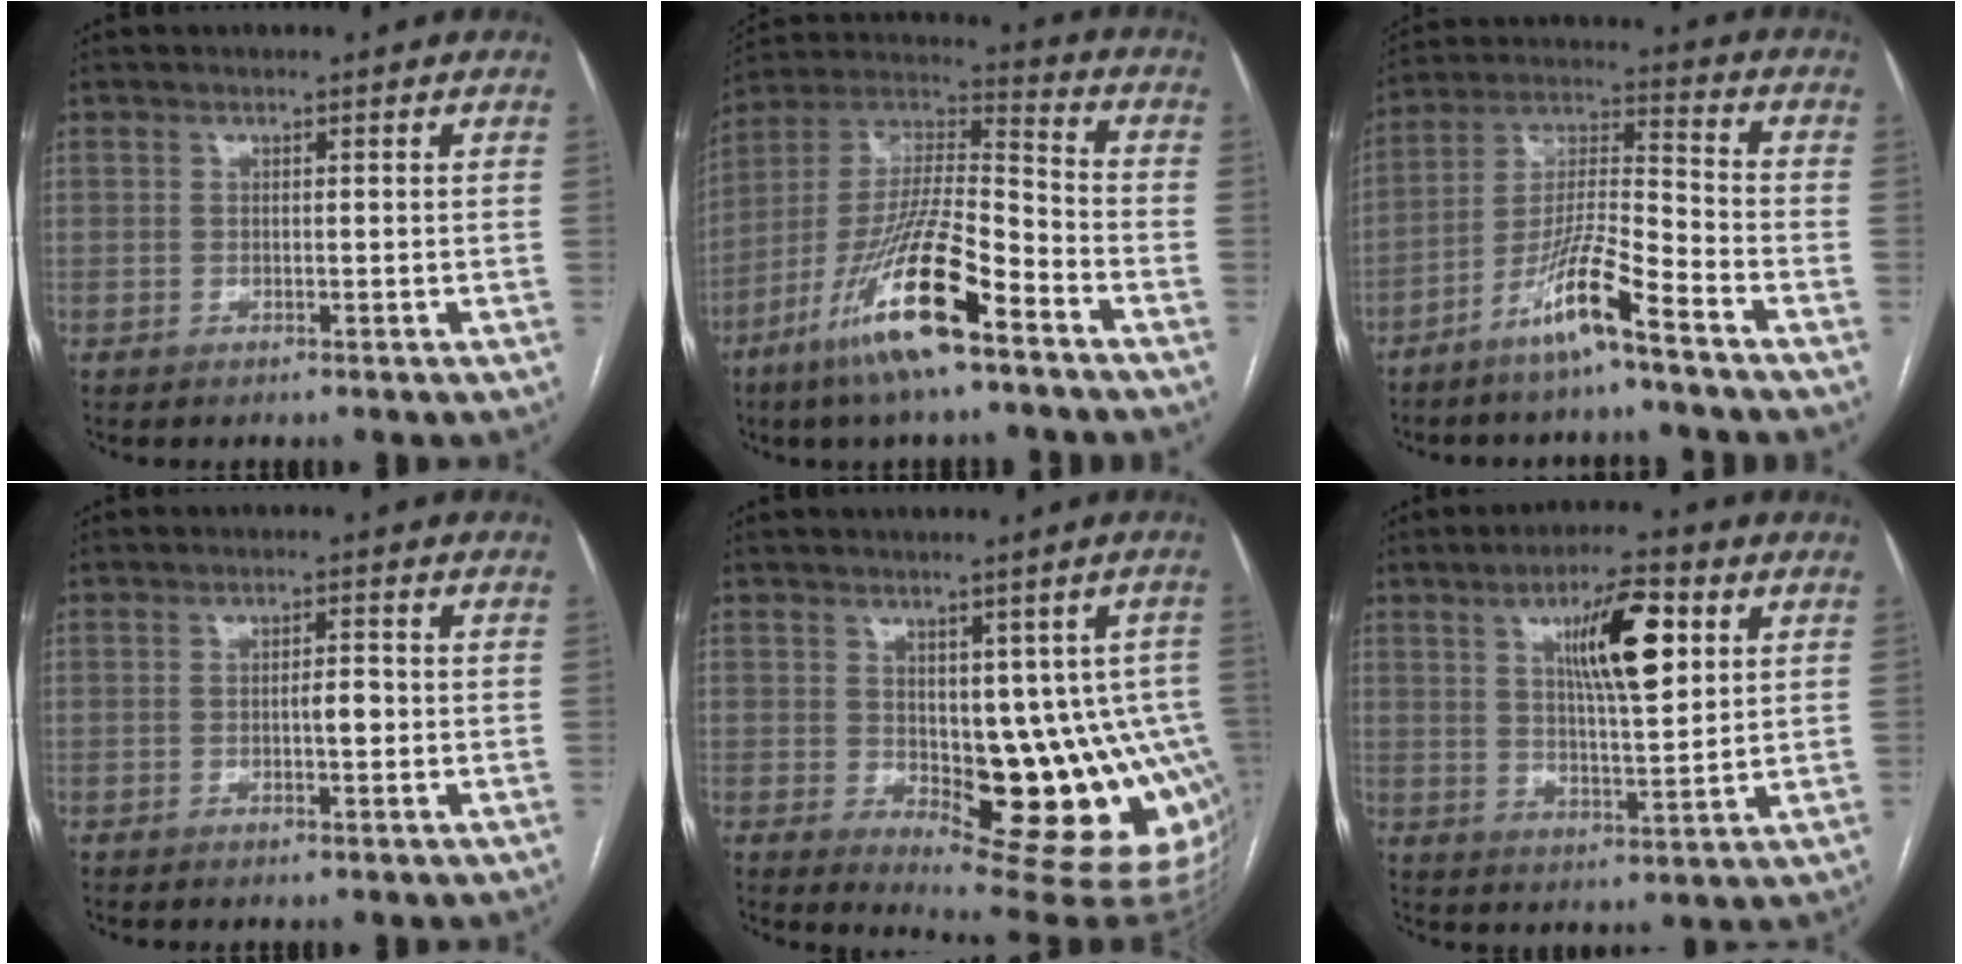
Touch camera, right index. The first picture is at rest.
{"total": 18.1, "force": [-10.0, 2.5, 14.9], "torque": [-0.309, -0.027, -0.183]}
{"total": 10.7, "force": [-7.0, 0.1, 8.1], "torque": [-0.161, -0.010, -0.139]}
{"total": 2.2, "force": [-0.4, 0.6, 2.0], "torque": [-0.031, 0.005, -0.006]}
{"total": 16.2, "force": [-2.1, 6.7, 14.6], "torque": [-0.116, 0.011, -0.003]}
{"total": 11.1, "force": [4.2, 2.3, 10.0], "torque": [-0.167, 0.007, 0.070]}